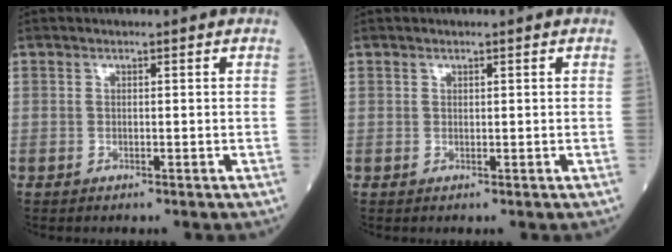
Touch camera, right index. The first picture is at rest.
{"total": 0.0}